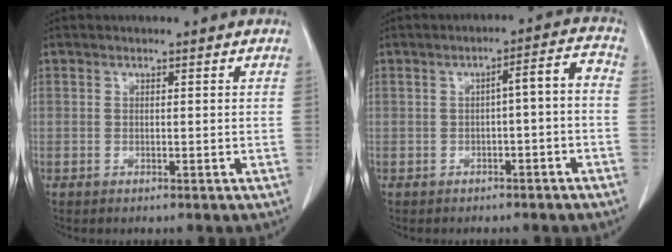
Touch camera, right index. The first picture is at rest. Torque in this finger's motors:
{"motor_torque": [0.46, -0.22, 0.20, 0.07]}